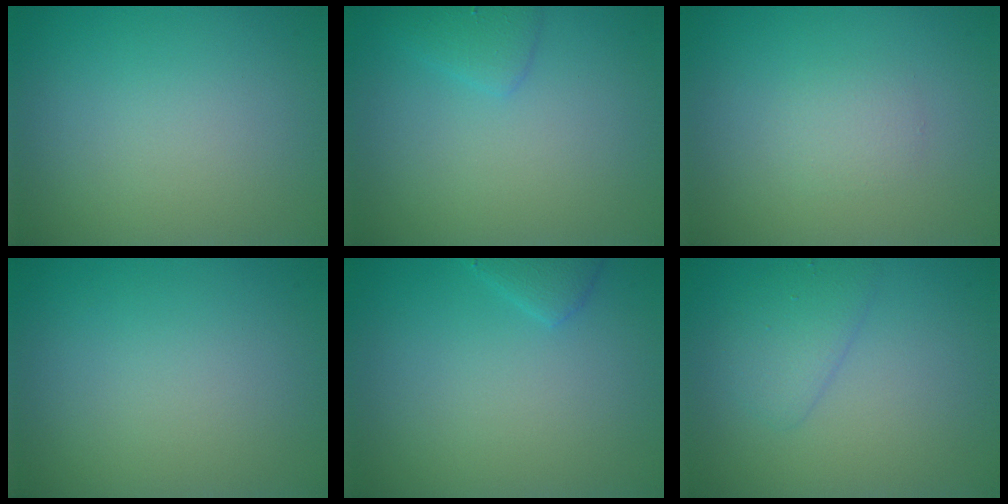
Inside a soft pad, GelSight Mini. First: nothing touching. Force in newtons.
{"total": 1.6, "press": 1.6, "slide": 0.1}
{"total": 1.2, "press": 1.2, "slide": 0.0}
{"total": 0.0}
{"total": 1.5, "press": 1.5, "slide": 0.1}
{"total": 2.2, "press": 2.2, "slide": 0.1}